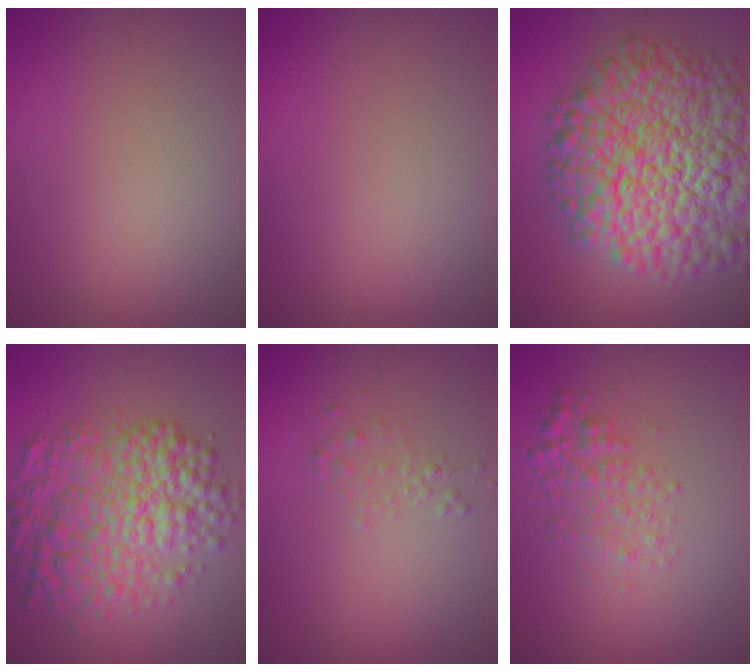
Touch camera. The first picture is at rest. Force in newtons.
{"total": 0.0}
{"total": 15.7, "press": 15.6, "slide": 0.7}
{"total": 8.7, "press": 8.7, "slide": 0.1}
{"total": 1.1, "press": 1.1, "slide": 0.1}
{"total": 2.6, "press": 2.6, "slide": 0.1}